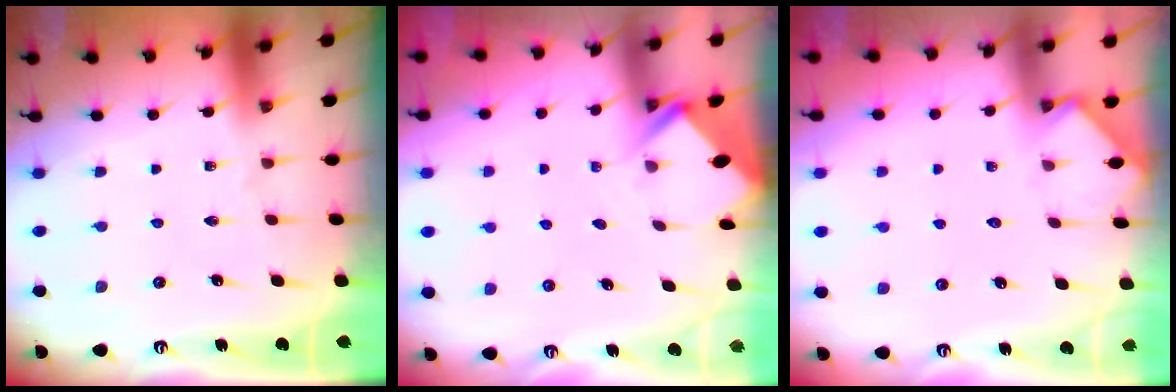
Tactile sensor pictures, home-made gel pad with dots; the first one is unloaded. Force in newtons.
{"total": 2.7, "press": 2.7, "slide": 0.2}
{"total": 4.2, "press": 4.2, "slide": 0.5}